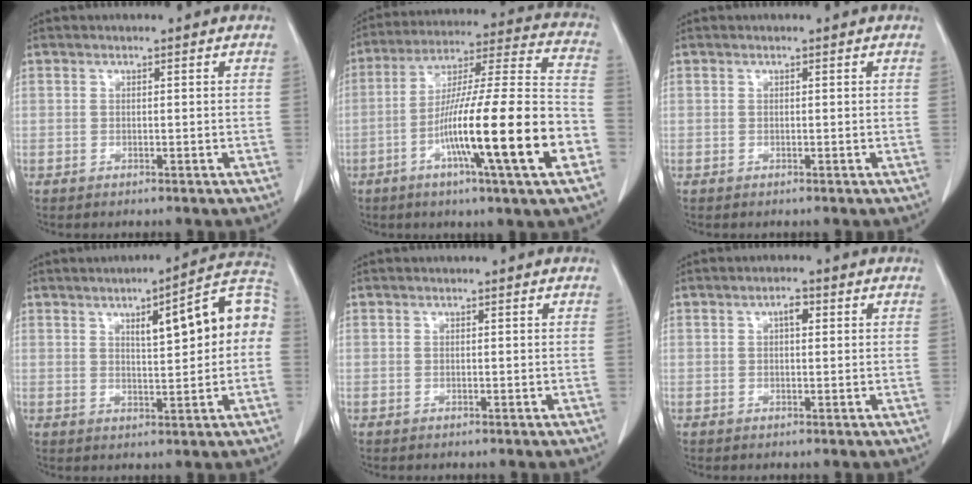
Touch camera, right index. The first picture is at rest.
{"total": 21.8, "force": [-7.4, 0.5, 20.5], "torque": [-0.321, -0.012, -0.127]}
{"total": 0.0}
{"total": 11.7, "force": [2.1, 2.4, 11.3], "torque": [-0.149, 0.036, 0.025]}
{"total": 0.0}
{"total": 1.9, "force": [0.6, 0.7, 1.6], "torque": [-0.027, 0.003, 0.007]}